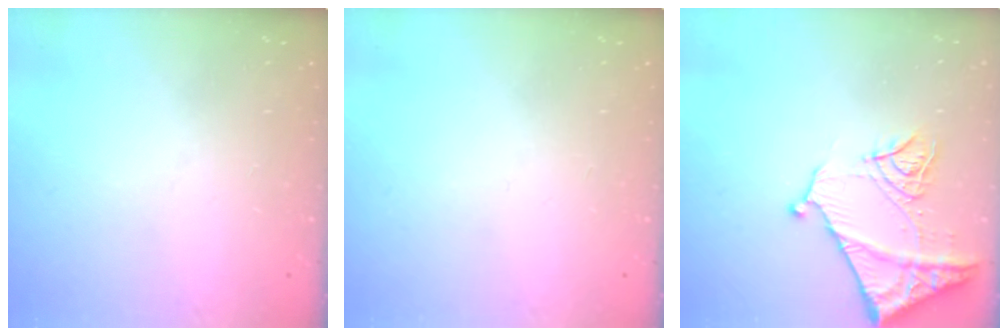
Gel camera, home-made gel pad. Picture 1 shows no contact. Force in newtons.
{"total": 0.0}
{"total": 11.9, "press": 11.8, "slide": 1.4}